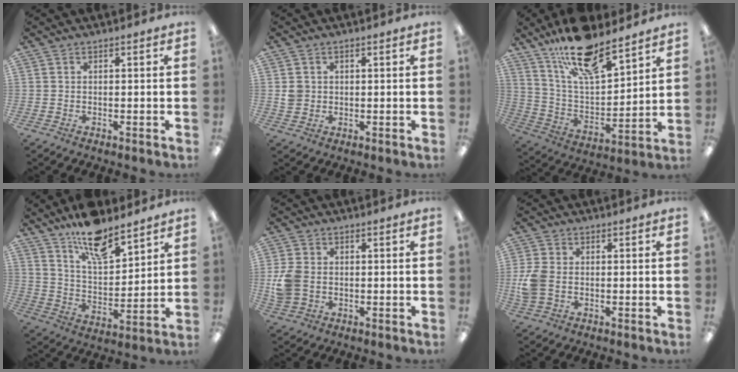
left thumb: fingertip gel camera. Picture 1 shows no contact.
{"total": 2.5, "force": [0.4, 2.4, 0.5], "torque": [-0.005, 0.001, 0.005]}
{"total": 18.7, "force": [14.3, 6.5, 10.2], "torque": [-0.185, -0.079, 0.248]}
{"total": 14.2, "force": [11.5, 4.9, 6.8], "torque": [-0.118, -0.070, 0.204]}
{"total": 7.0, "force": [-0.6, 5.6, 4.2], "torque": [-0.092, 0.005, -0.011]}
{"total": 6.2, "force": [-0.8, 4.4, 4.3], "torque": [-0.099, 0.004, -0.015]}